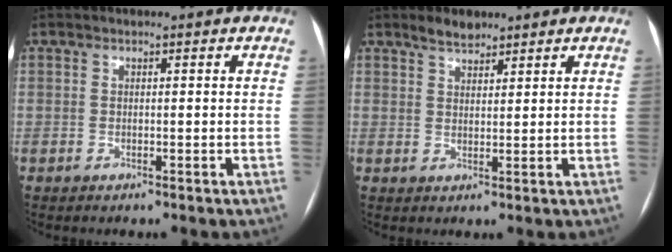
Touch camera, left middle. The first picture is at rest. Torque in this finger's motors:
{"motor_torque": [0.34, -0.34, -0.02, 0.00]}